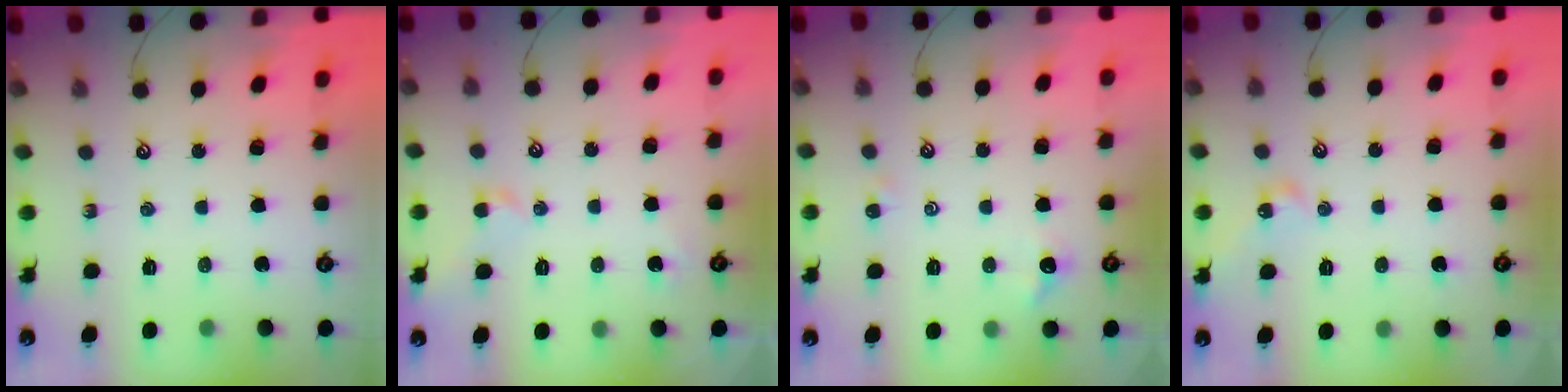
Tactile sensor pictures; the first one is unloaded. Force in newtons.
{"total": 1.3, "press": 1.2, "slide": 0.4}
{"total": 1.9, "press": 1.8, "slide": 0.5}
{"total": 6.0, "press": 5.9, "slide": 0.7}